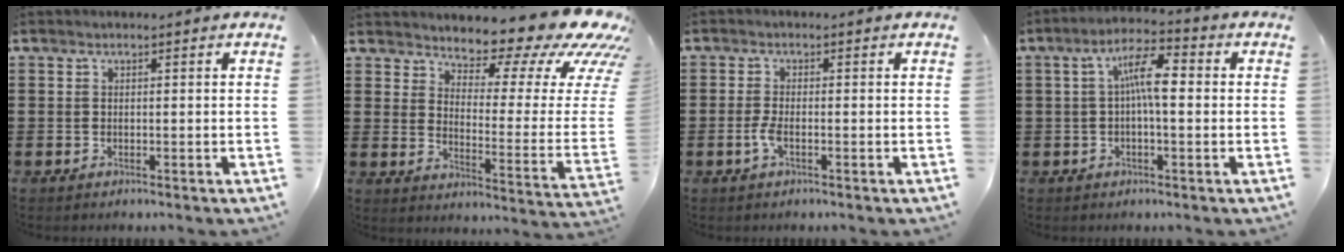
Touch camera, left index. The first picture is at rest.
{"total": 9.9, "force": [8.0, 2.9, 5.1], "torque": [-0.075, -0.074, 0.130]}
{"total": 2.2, "force": [-0.8, 0.5, 2.0], "torque": [-0.051, -0.004, -0.018]}
{"total": 7.7, "force": [0.5, 2.7, 7.1], "torque": [-0.141, 0.015, 0.005]}